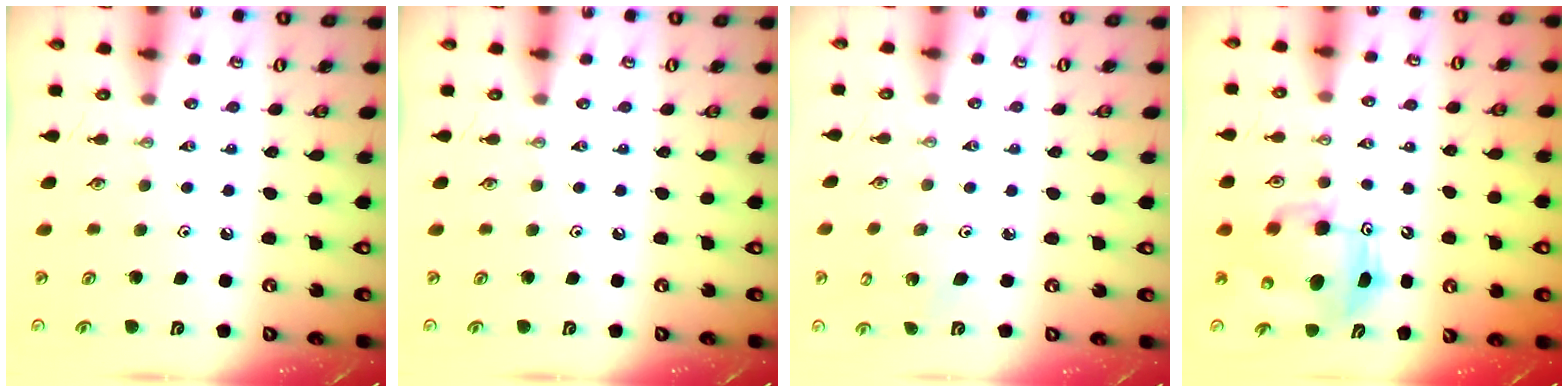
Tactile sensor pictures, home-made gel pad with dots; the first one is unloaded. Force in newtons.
{"total": 0.0}
{"total": 2.6, "press": 2.6, "slide": 0.2}
{"total": 8.0, "press": 7.8, "slide": 1.7}